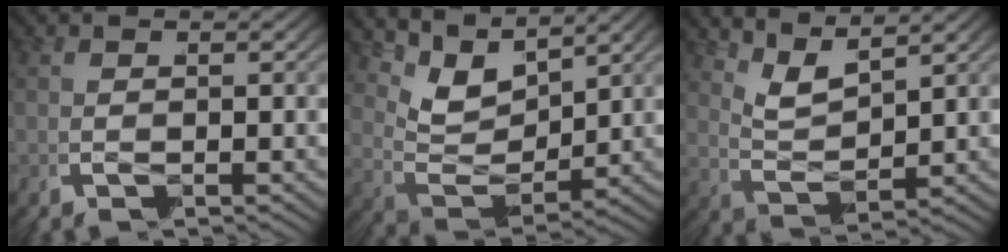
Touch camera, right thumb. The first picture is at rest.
{"total": 5.6, "force": [1.6, 3.8, 3.8], "torque": [-0.085, -0.020, 0.036]}
{"total": 4.2, "force": [2.3, 2.2, 2.7], "torque": [-0.061, -0.009, 0.045]}